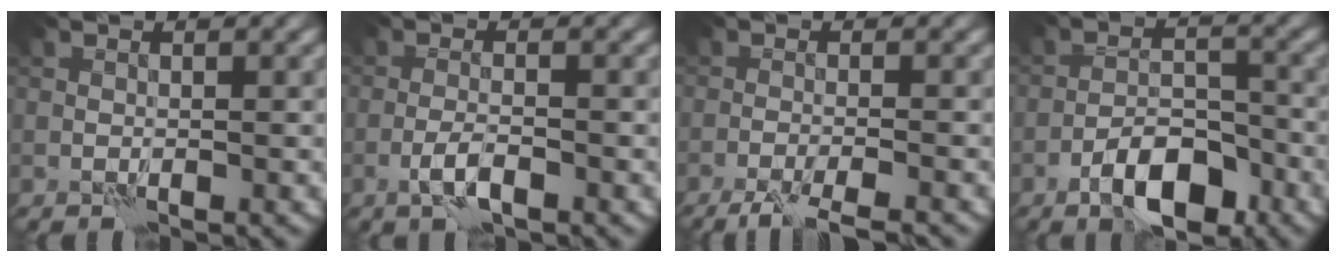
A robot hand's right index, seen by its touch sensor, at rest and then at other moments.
{"total": 2.3, "force": [-1.3, 0.5, 1.9], "torque": [-0.045, 0.002, -0.031]}
{"total": 5.6, "force": [-4.8, 0.7, 2.9], "torque": [-0.050, -0.014, -0.077]}
{"total": 6.2, "force": [-3.8, 2.5, 4.2], "torque": [-0.065, 0.007, -0.069]}